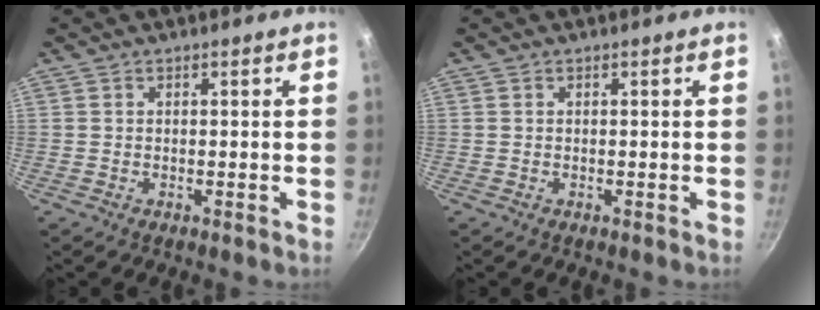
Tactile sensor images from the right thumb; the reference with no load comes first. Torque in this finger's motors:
{"motor_torque": [-0.05, 0.05, -0.05, 0.04, 0.01]}